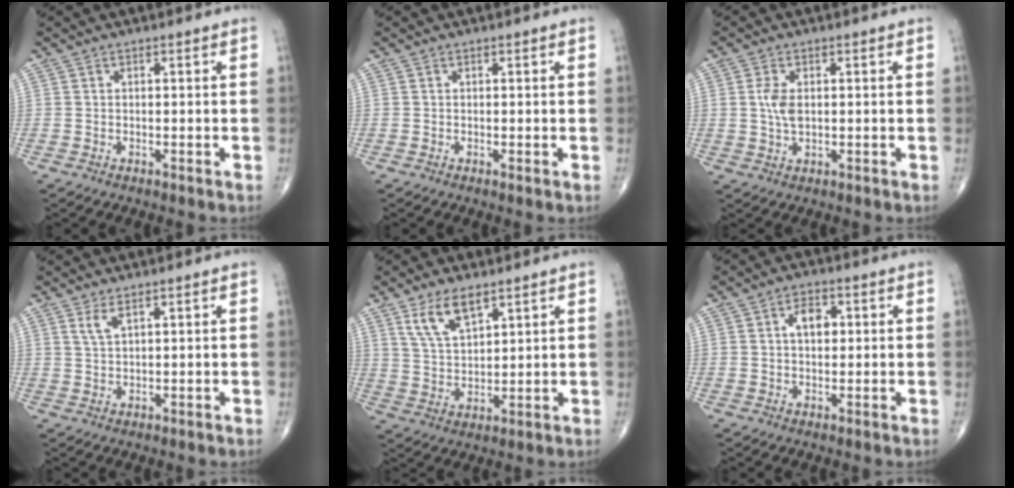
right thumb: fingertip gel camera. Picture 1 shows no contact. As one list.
[{"total": 0.0}, {"total": 4.1, "force": [0.6, 2.2, 3.4], "torque": [-0.073, -0.002, 0.014]}, {"total": 2.6, "force": [1.6, 0.8, 1.9], "torque": [-0.043, -0.006, 0.038]}, {"total": 8.2, "force": [5.0, 3.5, 5.5], "torque": [-0.095, -0.026, 0.103]}, {"total": 4.9, "force": [1.1, 3.0, 3.7], "torque": [-0.050, 0.003, 0.016]}]